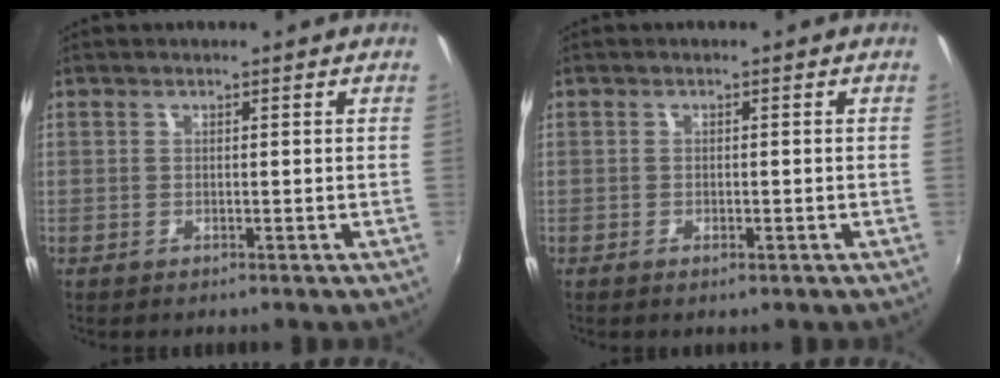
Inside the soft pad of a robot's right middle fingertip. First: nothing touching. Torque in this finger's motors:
{"motor_torque": [-0.79, 0.02, 0.00, -0.01]}